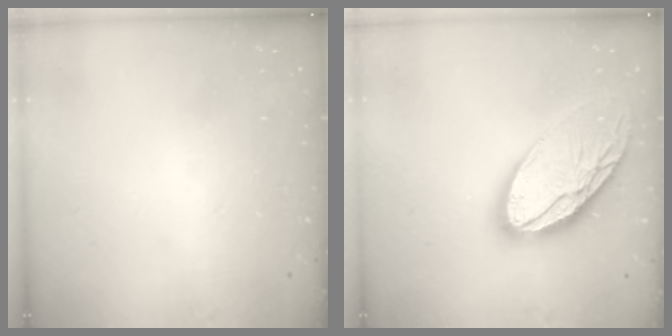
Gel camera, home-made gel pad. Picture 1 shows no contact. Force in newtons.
{"total": 16.8, "press": 16.7, "slide": 1.9}